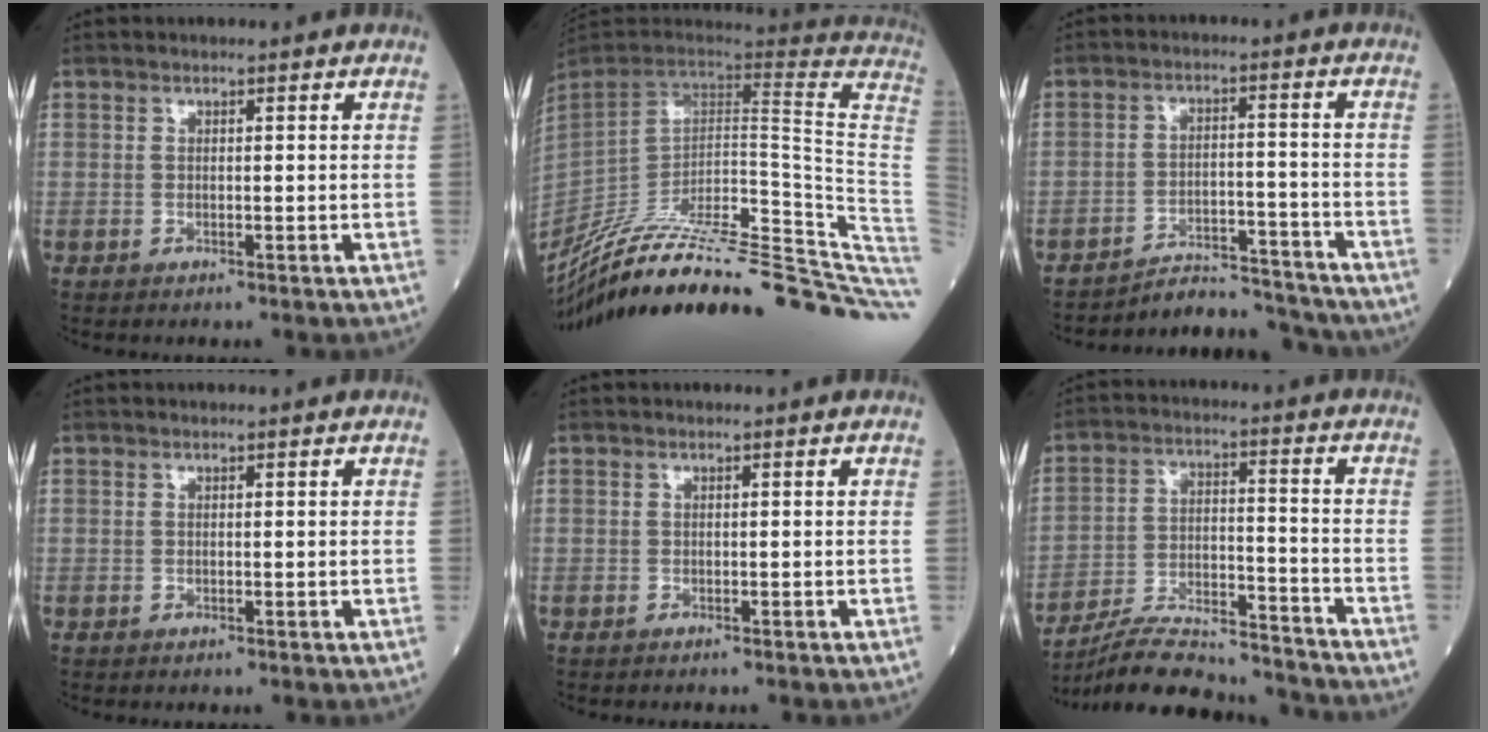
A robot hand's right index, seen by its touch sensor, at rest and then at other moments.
{"total": 40.0, "force": [-32.5, 3.5, 23.0], "torque": [-0.229, -0.059, -0.448]}
{"total": 9.5, "force": [-9.4, 1.8, -0.2], "torque": [0.008, 0.025, -0.141]}
{"total": 0.0}
{"total": 0.6, "force": [-0.5, 0.1, 0.1], "torque": [-0.002, -0.001, -0.011]}
{"total": 17.7, "force": [-16.8, 2.1, 5.1], "torque": [-0.105, 0.009, -0.265]}